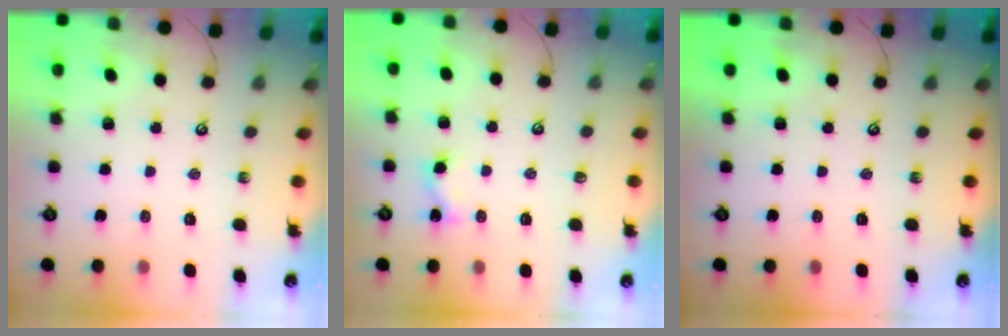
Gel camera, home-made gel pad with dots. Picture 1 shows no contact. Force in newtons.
{"total": 3.7, "press": 3.7, "slide": 0.3}
{"total": 0.0}